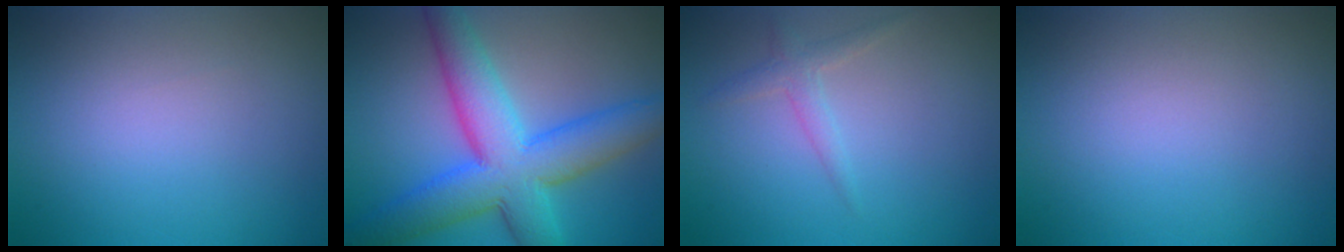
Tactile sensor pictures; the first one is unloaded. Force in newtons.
{"total": 9.7, "press": 9.7, "slide": 0.2}
{"total": 1.4, "press": 1.4, "slide": 0.0}
{"total": 0.0}